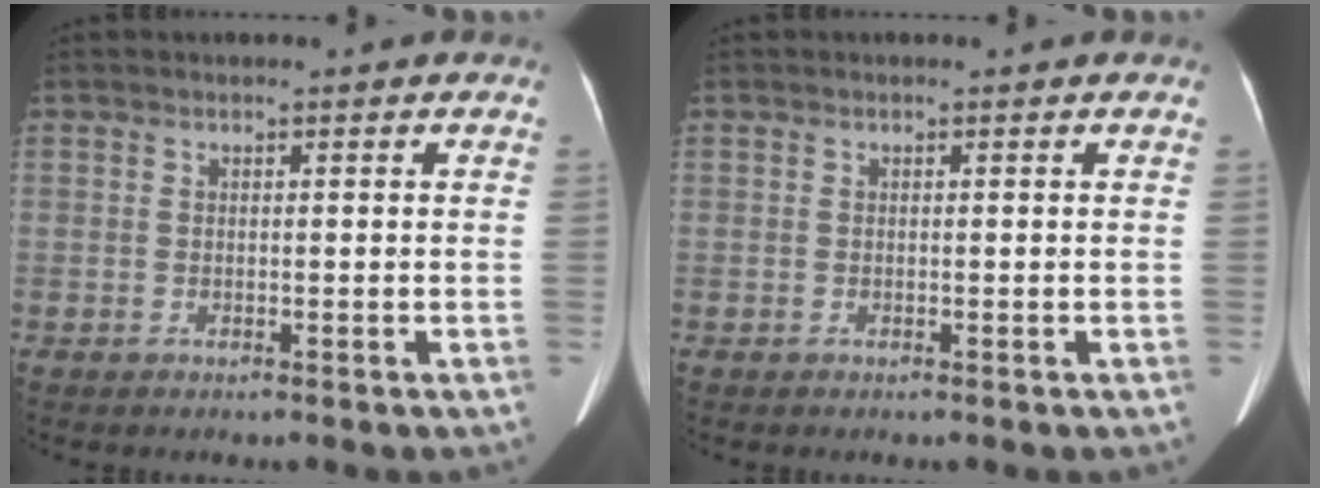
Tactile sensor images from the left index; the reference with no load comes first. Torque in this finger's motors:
{"motor_torque": [-0.11, -0.03, -0.01, -0.01]}